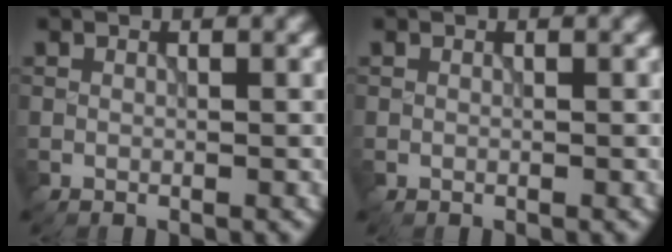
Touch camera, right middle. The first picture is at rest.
{"total": 0.0}